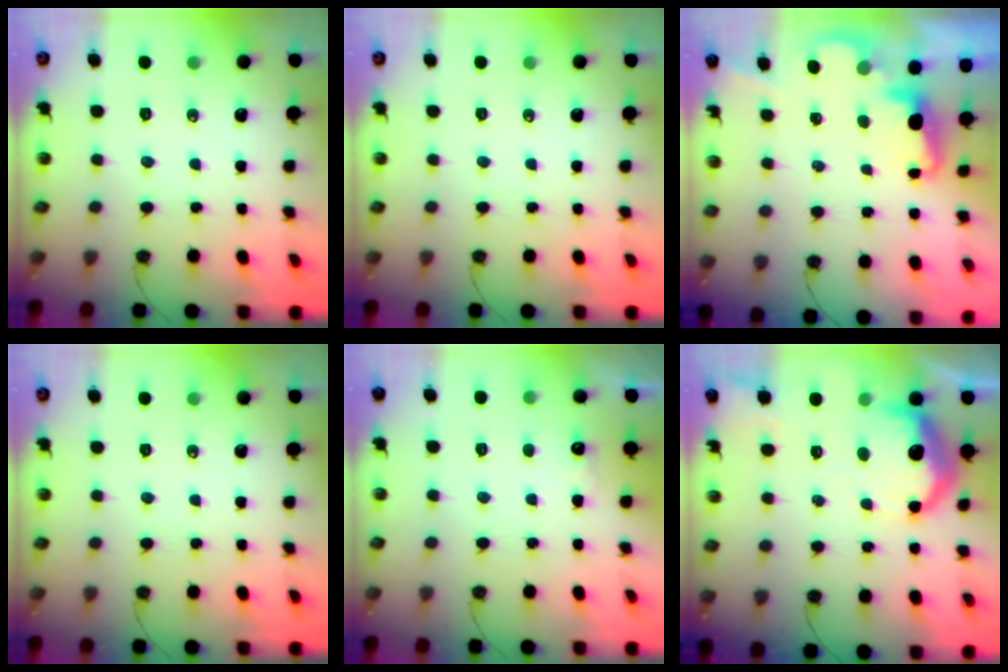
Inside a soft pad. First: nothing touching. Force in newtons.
{"total": 0.0}
{"total": 2.3, "press": 2.2, "slide": 0.5}
{"total": 0.0}
{"total": 4.7, "press": 4.6, "slide": 1.0}
{"total": 15.1, "press": 15.1, "slide": 1.0}